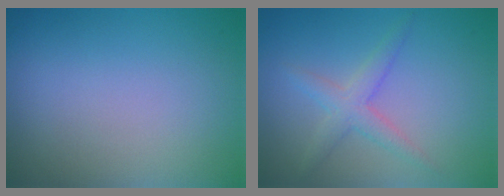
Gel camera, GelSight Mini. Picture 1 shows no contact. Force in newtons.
{"total": 2.4, "press": 2.4, "slide": 0.0}